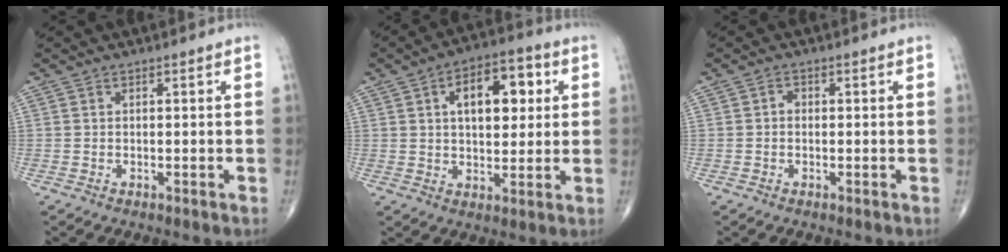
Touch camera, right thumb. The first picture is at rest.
{"total": 12.4, "force": [3.3, 6.7, 9.9], "torque": [-0.112, 0.008, 0.046]}
{"total": 1.1, "force": [-0.2, 0.9, 0.6], "torque": [-0.004, 0.003, -0.007]}